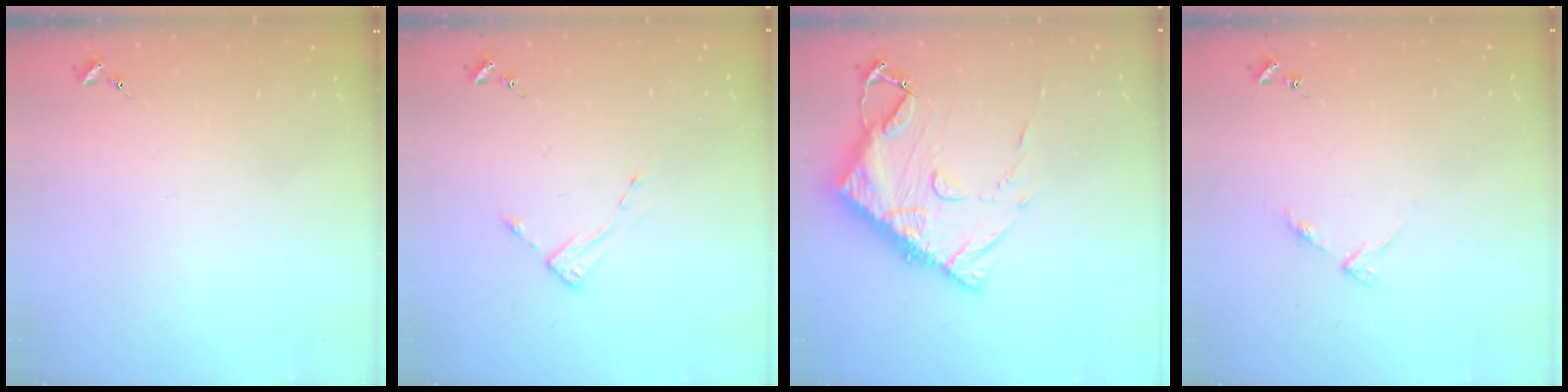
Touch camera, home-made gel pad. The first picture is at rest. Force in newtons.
{"total": 2.6, "press": 2.6, "slide": 0.3}
{"total": 14.3, "press": 14.2, "slide": 1.3}
{"total": 4.0, "press": 4.0, "slide": 0.6}